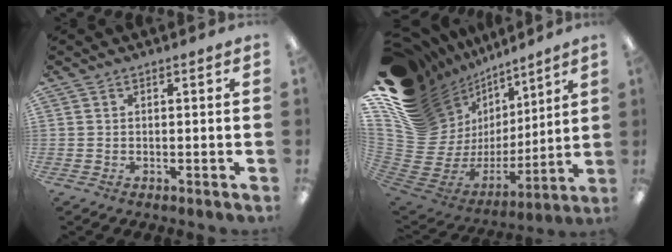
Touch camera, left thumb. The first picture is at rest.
{"total": 20.1, "force": [10.1, 15.5, 7.9], "torque": [-0.140, -0.098, 0.239]}